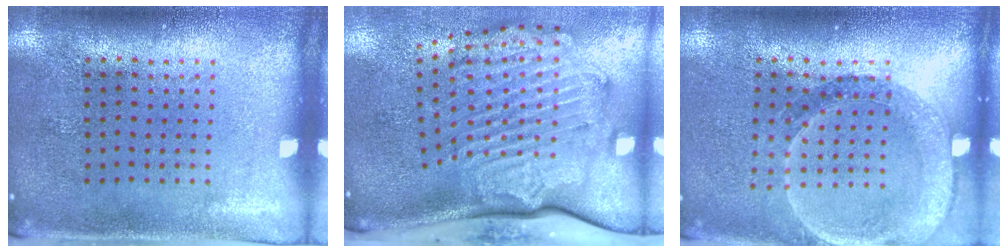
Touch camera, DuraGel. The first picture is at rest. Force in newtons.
{"total": 3.3, "press": 2.5, "slide": 2.2}
{"total": 1.5, "press": 1.4, "slide": 0.5}